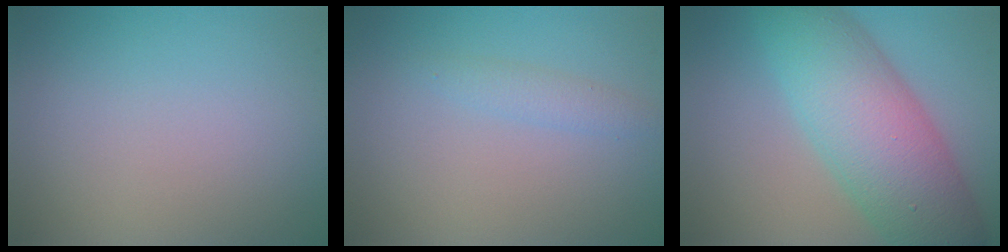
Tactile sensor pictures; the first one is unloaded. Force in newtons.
{"total": 1.3, "press": 1.3, "slide": 0.1}
{"total": 9.8, "press": 9.8, "slide": 0.3}